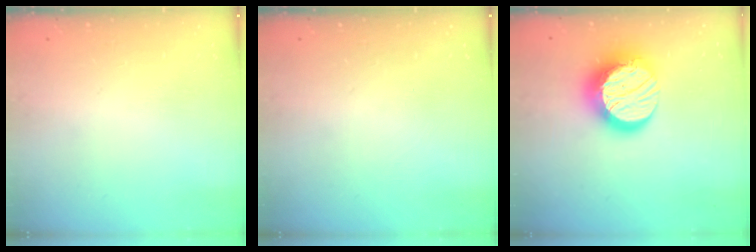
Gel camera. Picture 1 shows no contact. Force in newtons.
{"total": 0.0}
{"total": 15.8, "press": 15.7, "slide": 1.2}